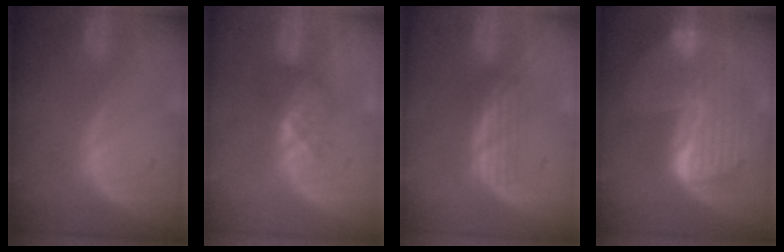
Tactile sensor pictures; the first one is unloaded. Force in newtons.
{"total": 3.5, "press": 3.1, "slide": 1.7}
{"total": 2.9, "press": 2.6, "slide": 1.4}
{"total": 10.4, "press": 10.4, "slide": 0.9}